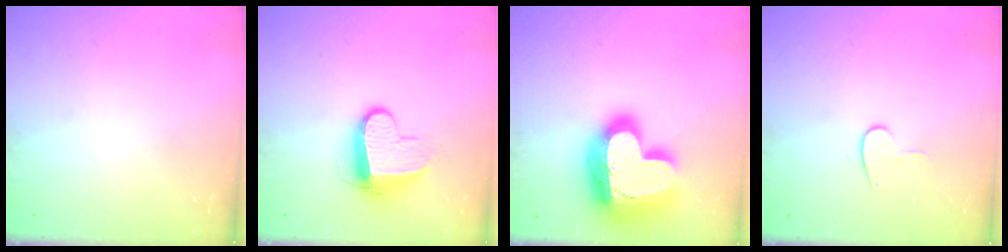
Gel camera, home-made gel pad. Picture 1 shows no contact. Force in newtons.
{"total": 9.6, "press": 9.5, "slide": 0.9}
{"total": 25.8, "press": 25.7, "slide": 1.9}
{"total": 7.7, "press": 7.6, "slide": 0.5}